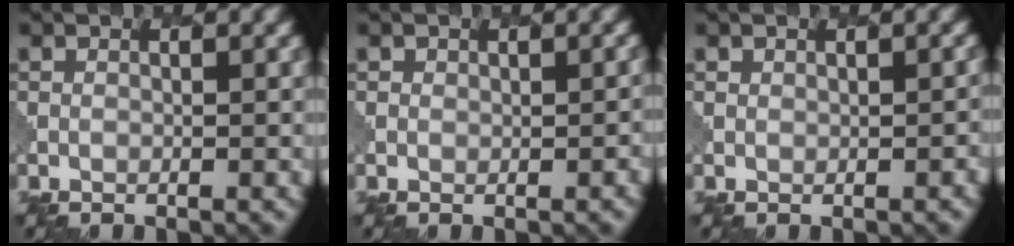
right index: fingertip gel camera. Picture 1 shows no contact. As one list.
[{"total": 2.2, "force": [0.0, 1.8, 1.4], "torque": [-0.005, -0.006, 0.003]}, {"total": 2.1, "force": [0.1, 1.6, 1.3], "torque": [-0.010, -0.006, 0.004]}]